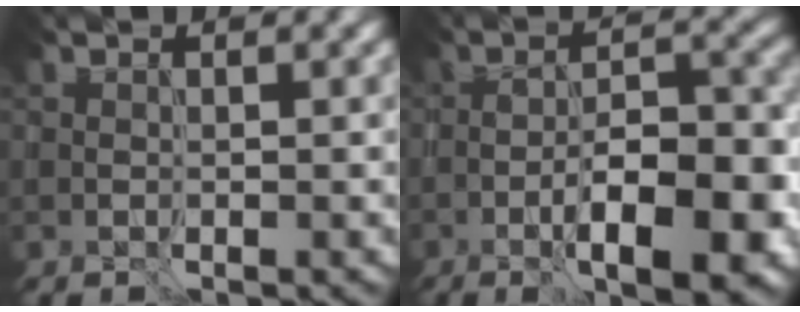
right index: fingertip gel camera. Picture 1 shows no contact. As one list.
[{"total": 7.9, "force": [-3.0, 2.6, 6.9], "torque": [-0.103, 0.004, -0.045]}]